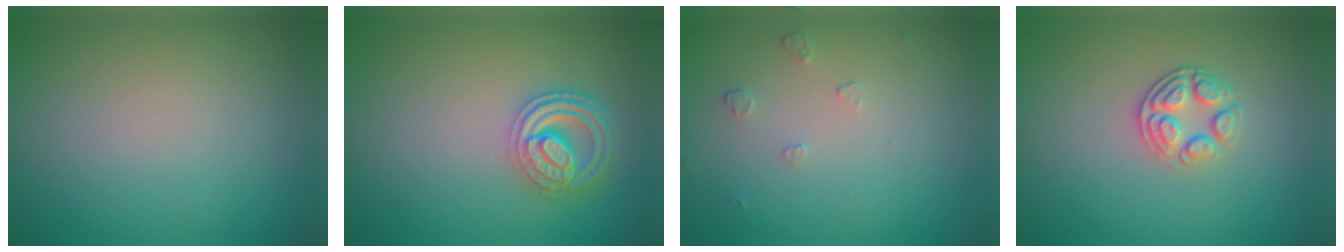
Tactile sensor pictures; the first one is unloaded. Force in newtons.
{"total": 4.5, "press": 3.5, "slide": 2.7}
{"total": 0.6, "press": 0.4, "slide": 0.5}
{"total": 2.7, "press": 2.4, "slide": 1.2}